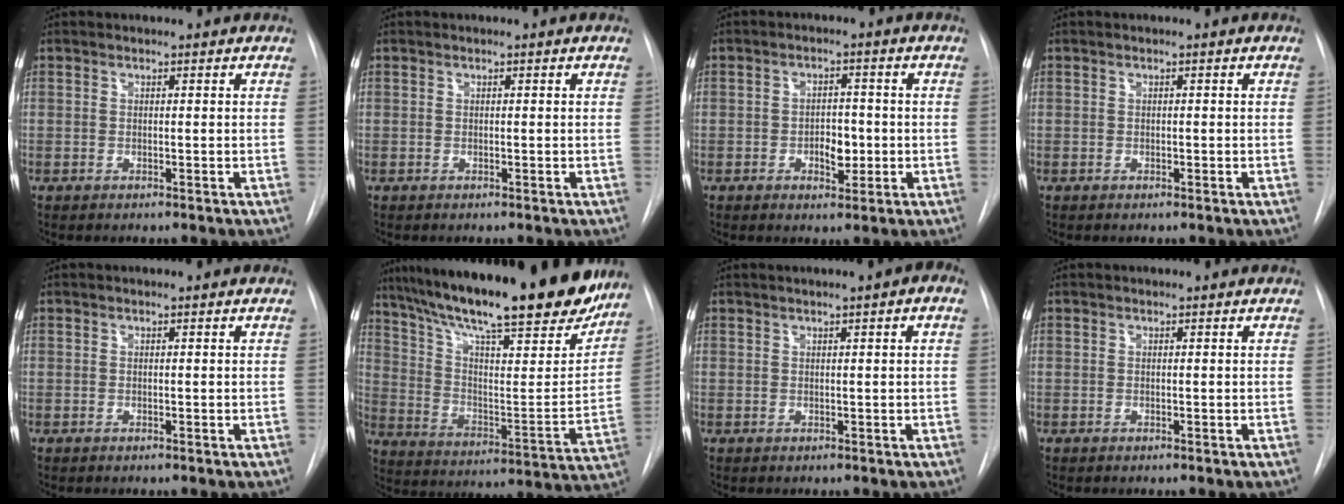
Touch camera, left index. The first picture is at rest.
{"total": 0.0}
{"total": 4.1, "force": [-1.0, 2.3, 3.2], "torque": [-0.042, 0.005, -0.010]}
{"total": 0.0}
{"total": 0.0}
{"total": 29.6, "force": [23.9, 5.0, 16.8], "torque": [-0.275, -0.027, 0.340]}
{"total": 2.6, "force": [1.0, 0.2, 2.4], "torque": [-0.036, 0.010, 0.014]}
{"total": 0.0}